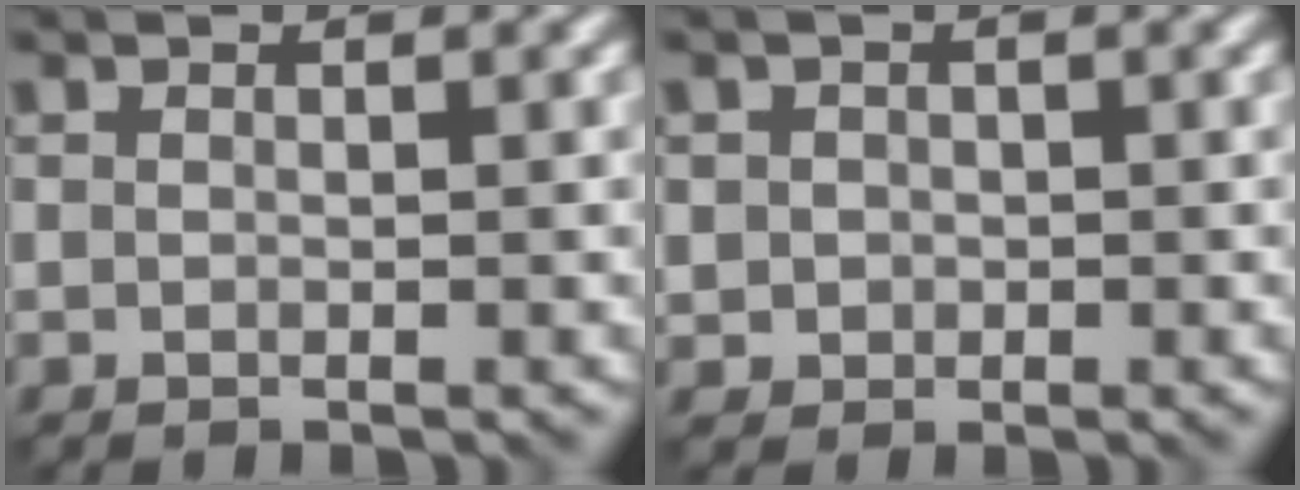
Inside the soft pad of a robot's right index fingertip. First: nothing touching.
{"total": 1.3, "force": [0.1, 1.3, 0.1], "torque": [0.010, -0.004, 0.005]}